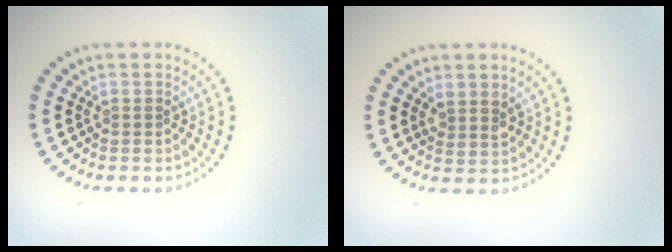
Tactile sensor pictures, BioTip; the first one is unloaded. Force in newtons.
{"total": 1.7, "press": 1.5, "slide": 0.9}